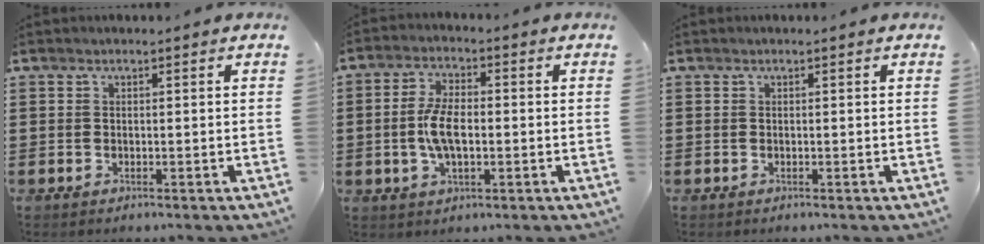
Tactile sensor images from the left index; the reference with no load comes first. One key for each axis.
{"total": 6.6, "fx": -0.7, "fy": 2.9, "fz": 5.9, "tx": -0.134, "ty": -0.002, "tz": -0.020}
{"total": 0.0}